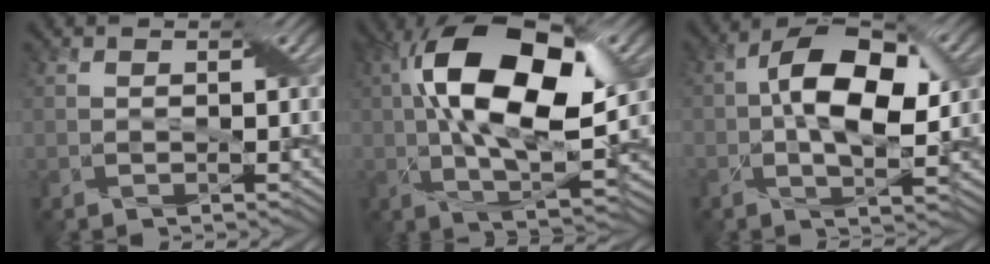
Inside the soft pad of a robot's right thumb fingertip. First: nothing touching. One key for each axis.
{"total": 16.5, "fx": 3.1, "fy": 7.6, "fz": 14.4, "tx": -0.255, "ty": 0.015, "tz": 0.035}
{"total": 10.9, "fx": 0.7, "fy": 5.9, "fz": 9.1, "tx": -0.172, "ty": 0.003, "tz": 0.008}